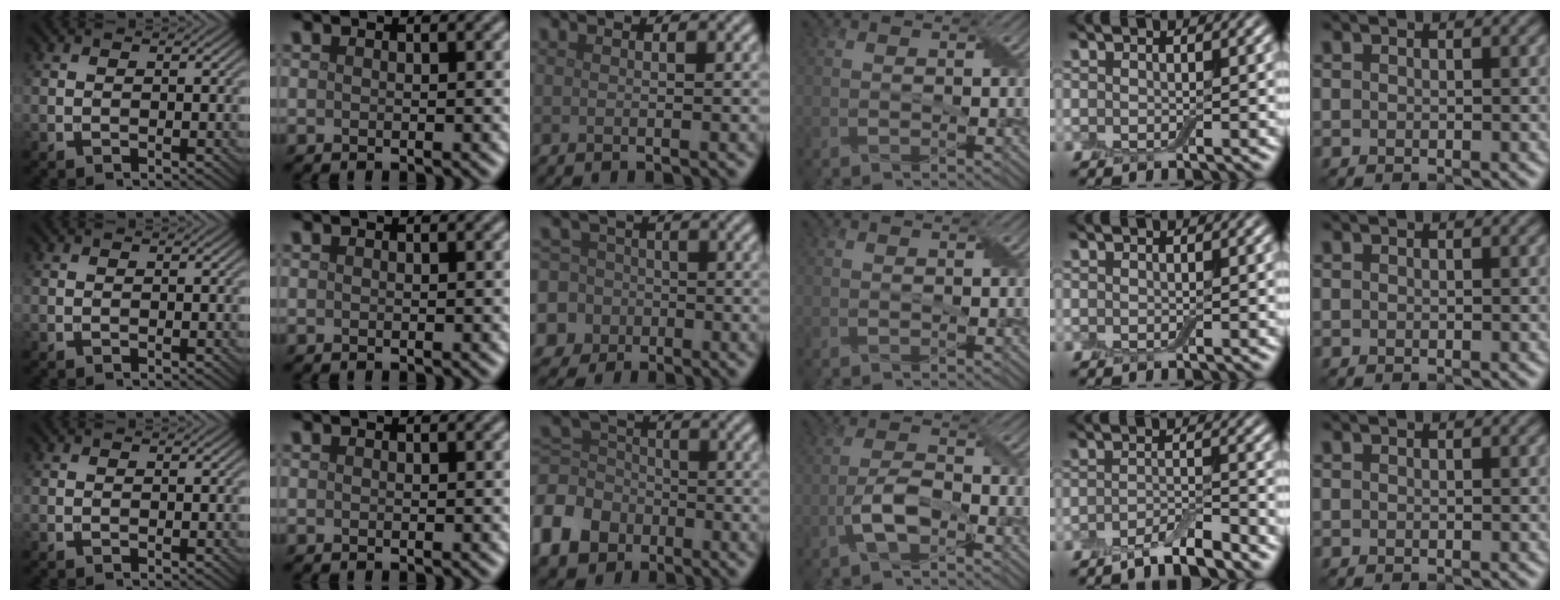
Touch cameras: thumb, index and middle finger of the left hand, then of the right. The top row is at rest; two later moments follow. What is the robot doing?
{"motion": "fold", "object": "cloth"}